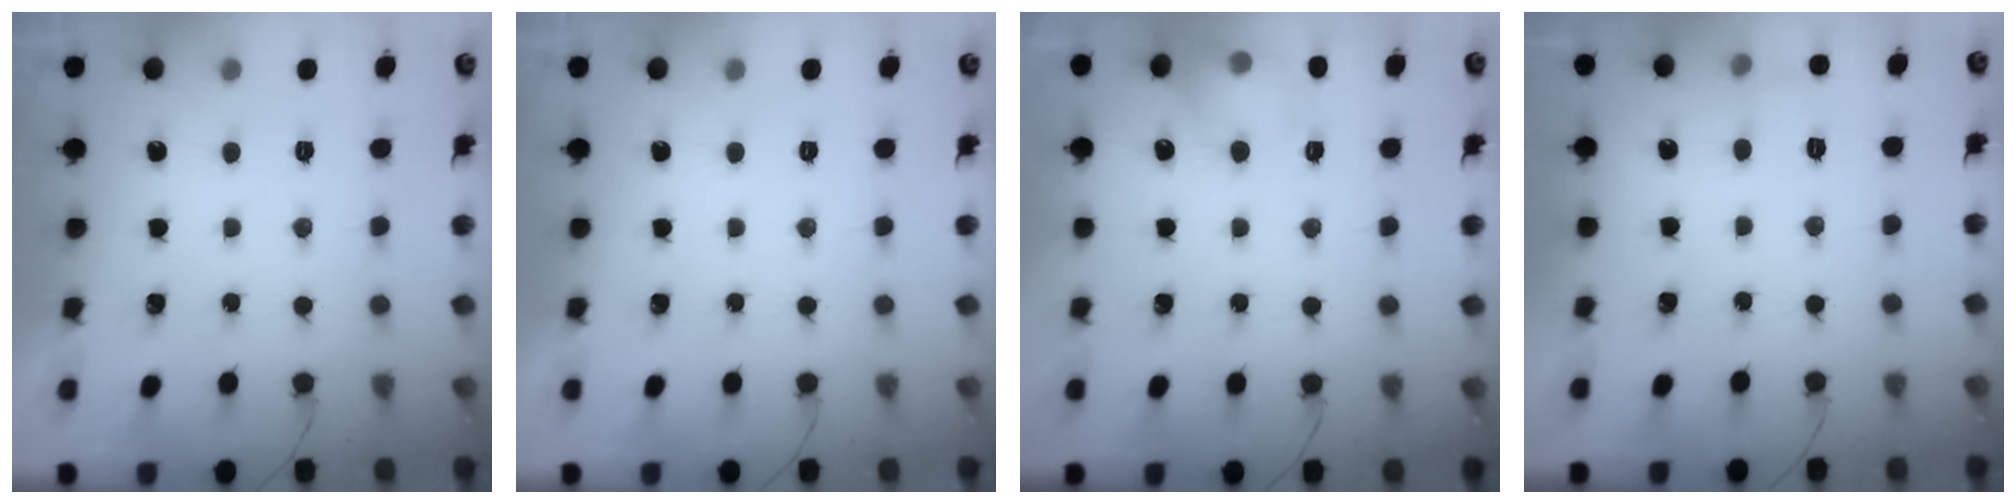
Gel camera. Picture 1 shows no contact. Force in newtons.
{"total": 0.0}
{"total": 9.3, "press": 9.1, "slide": 1.6}
{"total": 3.7, "press": 3.5, "slide": 1.2}